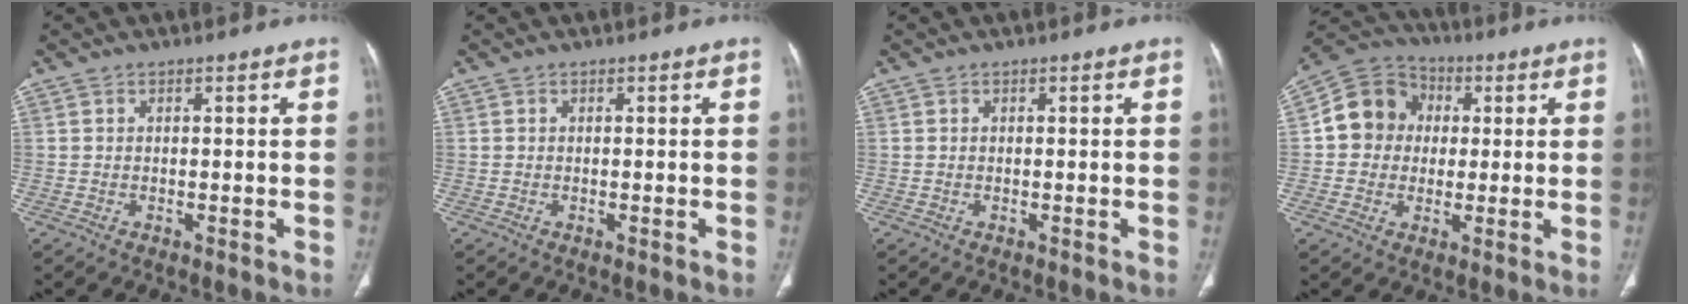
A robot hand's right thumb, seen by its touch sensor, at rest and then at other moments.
{"total": 0.0}
{"total": 0.0}
{"total": 11.0, "force": [1.1, 10.0, 4.4], "torque": [-0.051, 0.020, 0.007]}